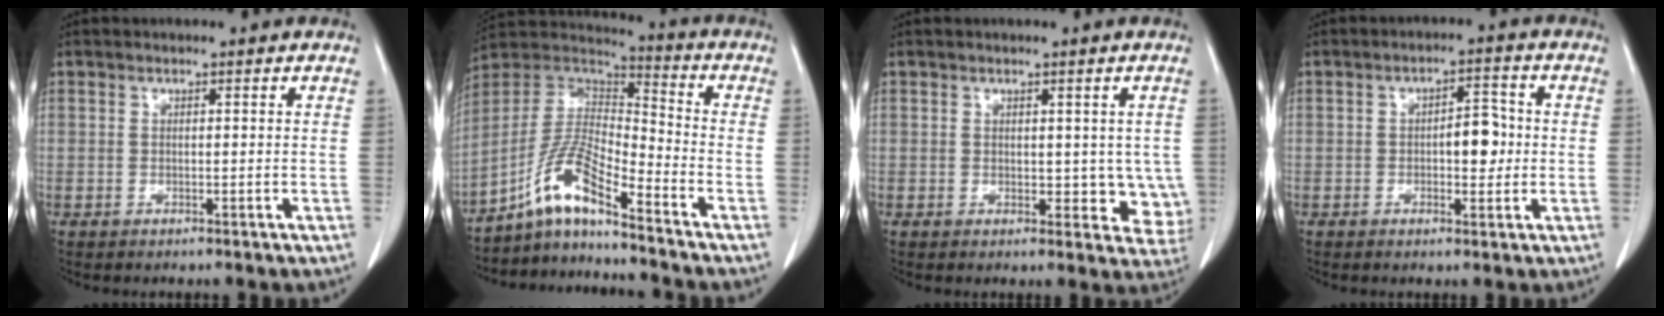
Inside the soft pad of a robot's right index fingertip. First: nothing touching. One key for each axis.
{"total": 10.5, "fx": -7.6, "fy": 0.7, "fz": 7.2, "tx": -0.161, "ty": 0.015, "tz": -0.145}
{"total": 5.2, "fx": 0.7, "fy": 3.5, "fz": 3.8, "tx": -0.013, "ty": -0.004, "tz": 0.016}
{"total": 4.9, "fx": 0.0, "fy": 2.3, "fz": 4.4, "tx": -0.056, "ty": 0.011, "tz": 0.004}